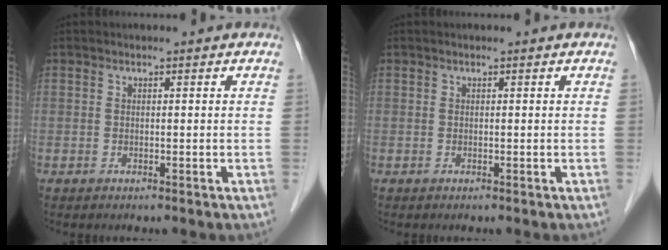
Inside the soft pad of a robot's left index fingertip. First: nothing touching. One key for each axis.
{"total": 0.0}